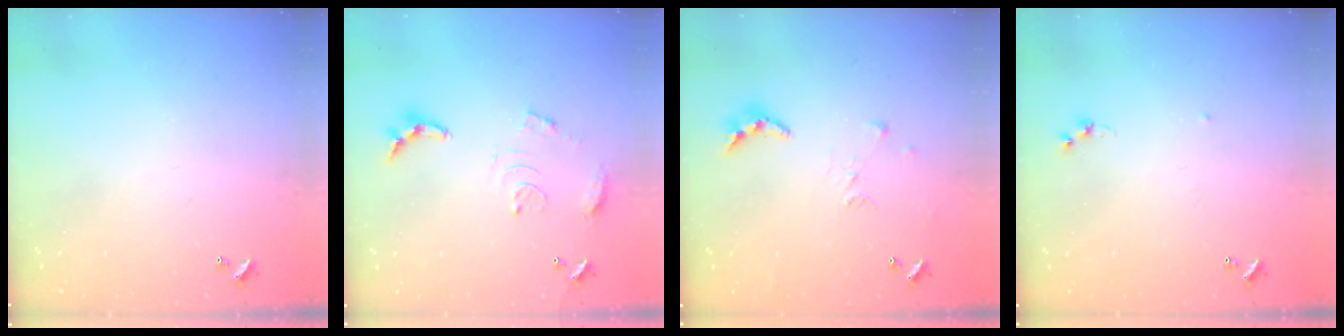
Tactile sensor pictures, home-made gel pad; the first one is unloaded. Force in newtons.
{"total": 10.6, "press": 10.6, "slide": 0.8}
{"total": 8.1, "press": 8.1, "slide": 0.7}
{"total": 6.0, "press": 6.0, "slide": 0.7}